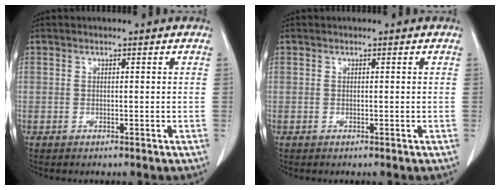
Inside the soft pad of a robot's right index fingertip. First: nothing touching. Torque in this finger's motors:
{"motor_torque": [0.00, 0.00, 0.01, 0.00]}